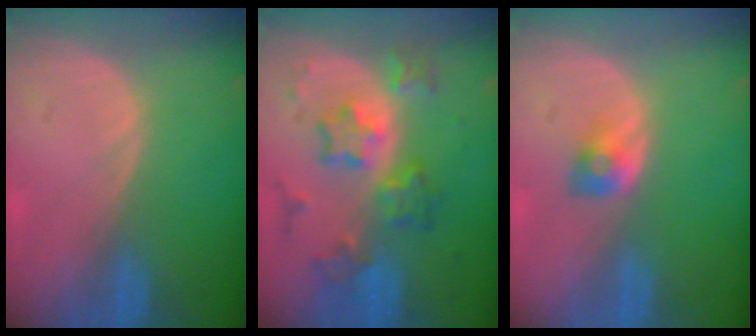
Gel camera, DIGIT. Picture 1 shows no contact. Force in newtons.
{"total": 8.0, "press": 8.0, "slide": 0.5}
{"total": 2.6, "press": 2.4, "slide": 1.0}